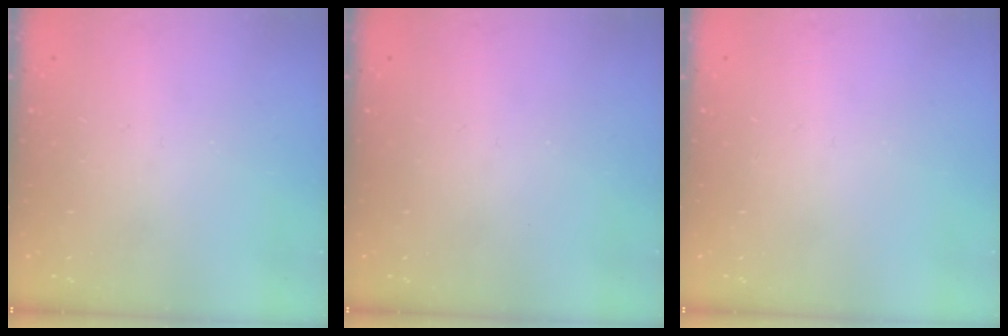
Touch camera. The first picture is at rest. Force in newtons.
{"total": 0.0}
{"total": 0.0}